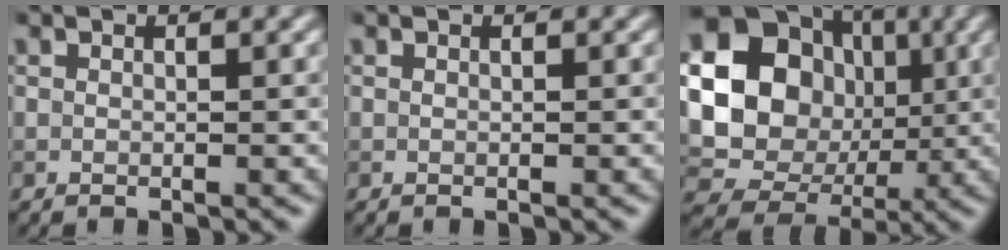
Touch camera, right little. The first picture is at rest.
{"total": 0.0}
{"total": 18.7, "force": [2.1, 16.7, 8.2], "torque": [-0.179, 0.019, 0.016]}